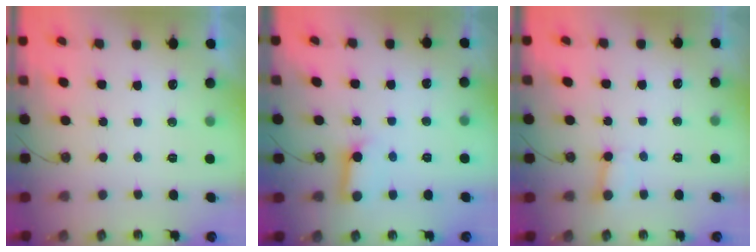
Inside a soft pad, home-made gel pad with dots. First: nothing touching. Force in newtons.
{"total": 7.9, "press": 7.9, "slide": 0.9}
{"total": 2.4, "press": 2.4, "slide": 0.0}